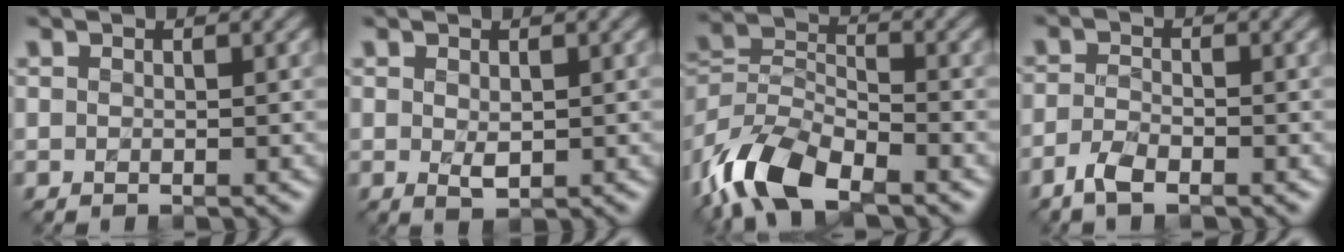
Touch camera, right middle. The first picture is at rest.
{"total": 1.3, "force": [0.2, 0.7, 1.1], "torque": [-0.021, -0.002, 0.007]}
{"total": 9.2, "force": [-6.0, 4.2, 5.6], "torque": [-0.111, 0.000, -0.132]}
{"total": 2.3, "force": [-1.7, 0.7, 1.5], "torque": [-0.035, -0.001, -0.041]}